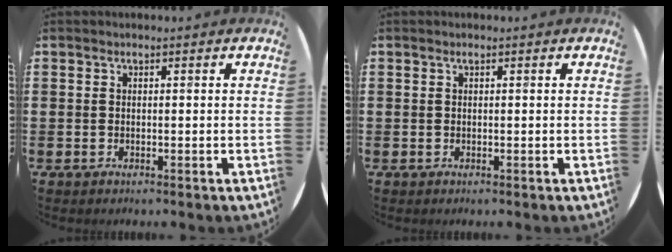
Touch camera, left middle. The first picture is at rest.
{"total": 0.0}